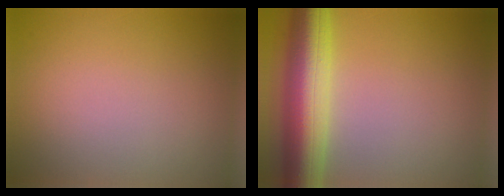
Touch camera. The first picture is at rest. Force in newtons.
{"total": 8.9, "press": 8.9, "slide": 0.4}